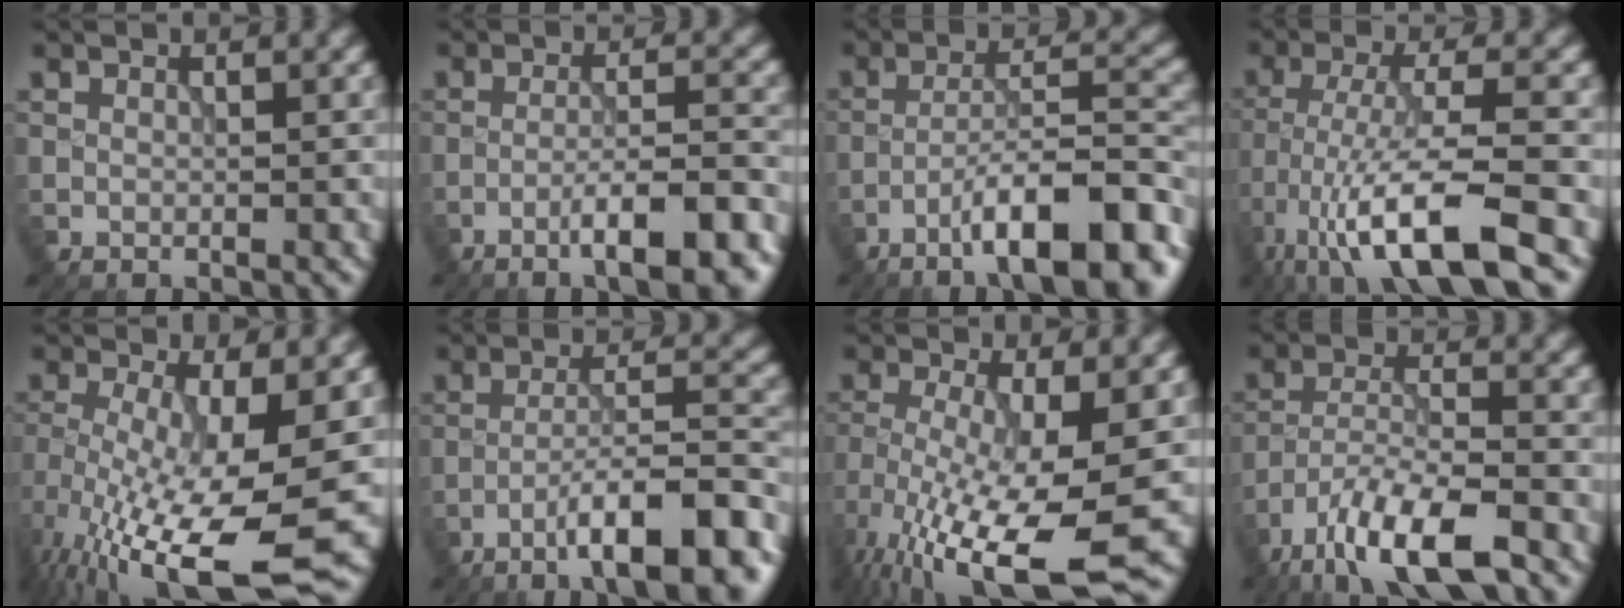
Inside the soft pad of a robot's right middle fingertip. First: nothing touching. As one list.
[{"total": 7.6, "force": [-4.4, 1.1, 6.0], "torque": [-0.087, 0.012, -0.071]}, {"total": 11.7, "force": [-7.3, 2.6, 8.7], "torque": [-0.135, 0.017, -0.118]}, {"total": 10.5, "force": [-6.0, 2.2, 8.3], "torque": [-0.149, 0.001, -0.109]}, {"total": 14.5, "force": [-4.8, 4.4, 13.0], "torque": [-0.241, -0.029, -0.067]}, {"total": 10.5, "force": [-6.6, 2.1, 8.0], "torque": [-0.118, 0.017, -0.106]}, {"total": 13.6, "force": [-6.0, 3.8, 11.6], "torque": [-0.226, -0.032, -0.092]}, {"total": 9.6, "force": [-6.8, 2.6, 6.3], "torque": [-0.109, -0.001, -0.129]}]